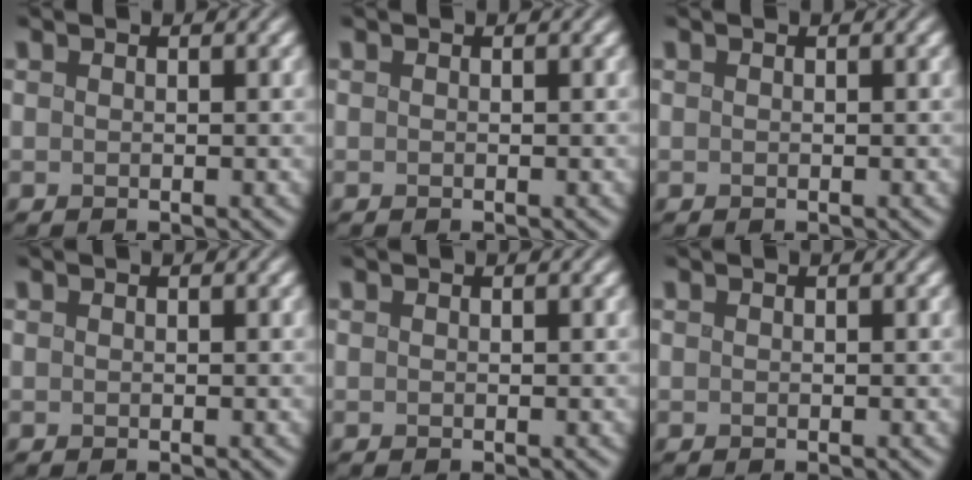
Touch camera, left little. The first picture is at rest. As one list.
[{"total": 0.0}, {"total": 0.0}, {"total": 0.0}, {"total": 0.0}, {"total": 0.0}]